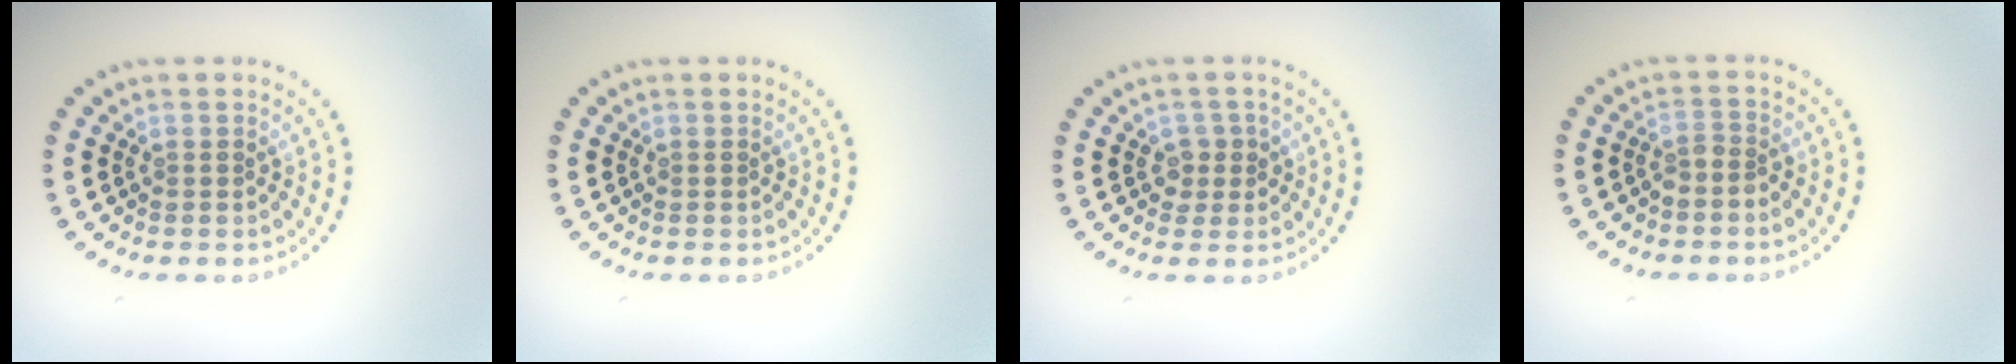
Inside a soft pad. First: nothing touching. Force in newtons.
{"total": 0.0}
{"total": 1.4, "press": 1.2, "slide": 0.7}
{"total": 1.5, "press": 1.1, "slide": 1.0}